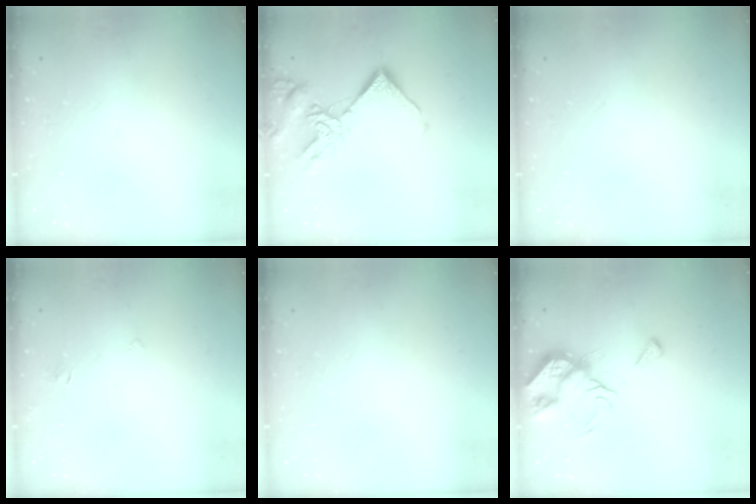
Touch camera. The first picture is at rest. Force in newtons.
{"total": 11.8, "press": 11.7, "slide": 1.4}
{"total": 0.0}
{"total": 2.5, "press": 2.5, "slide": 0.3}
{"total": 1.9, "press": 1.9, "slide": 0.1}
{"total": 8.3, "press": 8.2, "slide": 1.0}